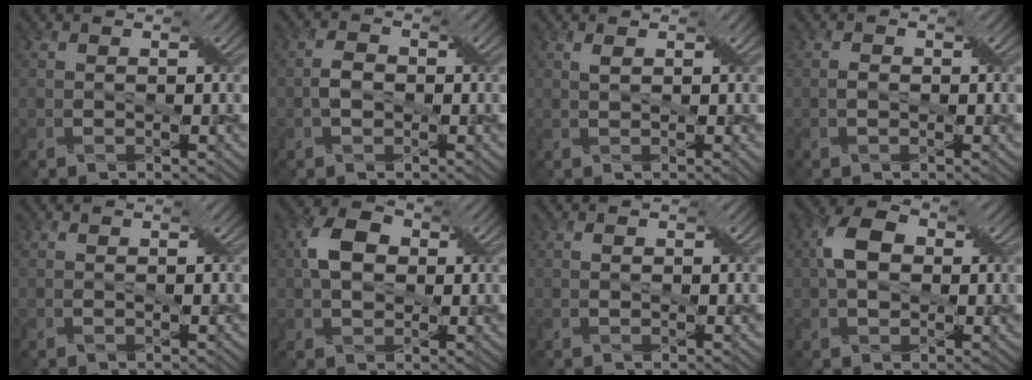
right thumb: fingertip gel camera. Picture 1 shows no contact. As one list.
[{"total": 1.9, "force": [-0.5, 1.4, 1.2], "torque": [-0.023, 0.003, -0.012]}, {"total": 1.5, "force": [0.6, 0.0, 1.4], "torque": [-0.026, 0.007, 0.010]}, {"total": 0.8, "force": [-0.3, 0.6, 0.5], "torque": [-0.008, 0.002, -0.006]}, {"total": 0.0}, {"total": 5.2, "force": [0.7, 3.8, 3.6], "torque": [-0.074, 0.010, 0.005]}, {"total": 0.5, "force": [0.2, 0.3, 0.4], "torque": [-0.007, 0.002, 0.005]}, {"total": 5.9, "force": [0.6, 4.1, 4.2], "torque": [-0.091, 0.010, 0.002]}]